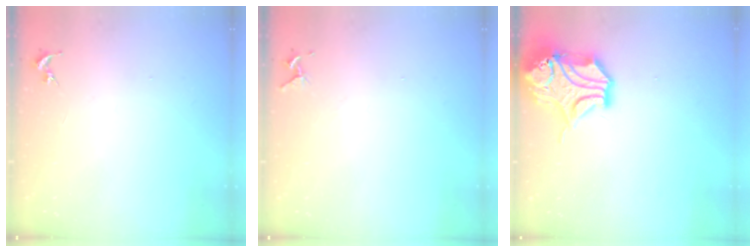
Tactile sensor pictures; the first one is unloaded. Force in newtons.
{"total": 4.3, "press": 4.3, "slide": 0.5}
{"total": 17.3, "press": 17.2, "slide": 2.1}